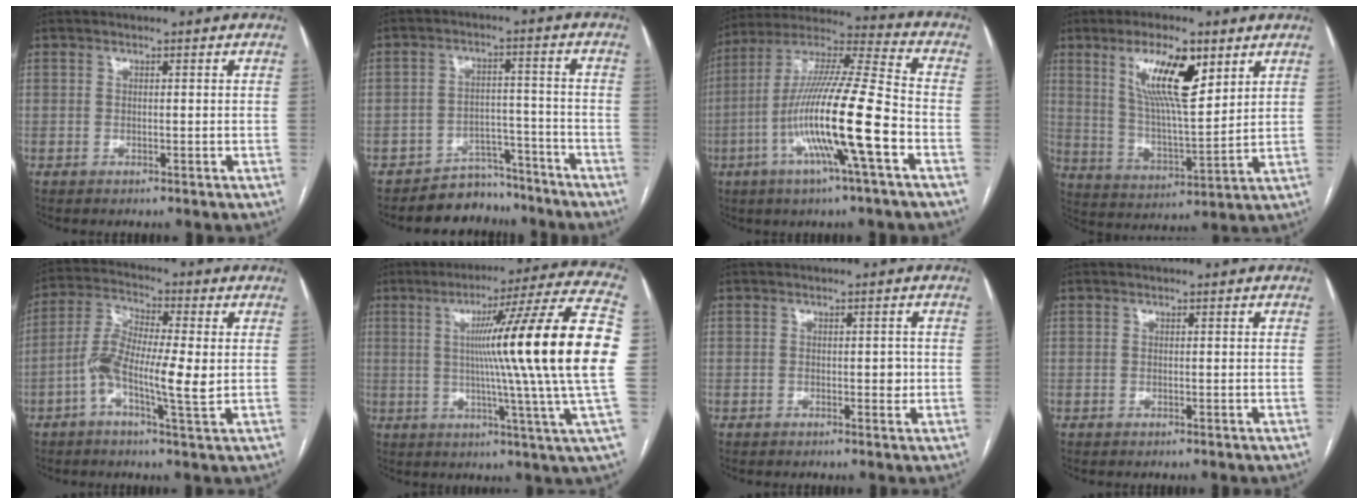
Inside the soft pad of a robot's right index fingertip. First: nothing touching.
{"total": 6.9, "force": [-6.1, 3.3, -0.3], "torque": [0.021, 0.044, -0.095]}
{"total": 18.2, "force": [-5.6, 0.0, 17.3], "torque": [-0.328, -0.007, -0.109]}
{"total": 12.6, "force": [6.2, 3.0, 10.5], "torque": [-0.196, 0.002, 0.117]}
{"total": 10.5, "force": [-1.5, 1.9, 10.2], "torque": [-0.203, 0.011, -0.035]}
{"total": 23.6, "force": [1.6, -2.3, 23.4], "torque": [-0.294, 0.006, 0.004]}
{"total": 1.9, "force": [-0.2, 1.0, 1.6], "torque": [-0.019, 0.002, -0.001]}
{"total": 0.0}